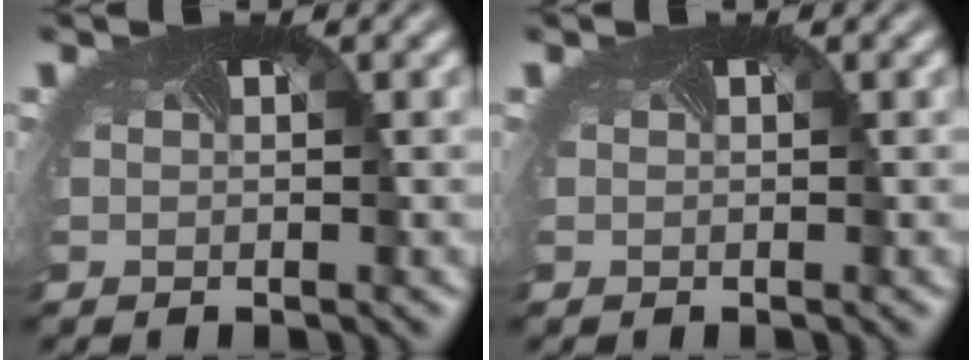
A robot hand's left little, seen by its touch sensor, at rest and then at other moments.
{"total": 0.0}